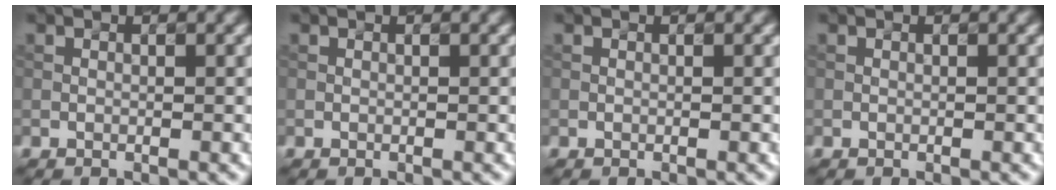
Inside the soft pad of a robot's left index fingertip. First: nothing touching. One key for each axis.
{"total": 0.0}
{"total": 0.0}
{"total": 0.0}